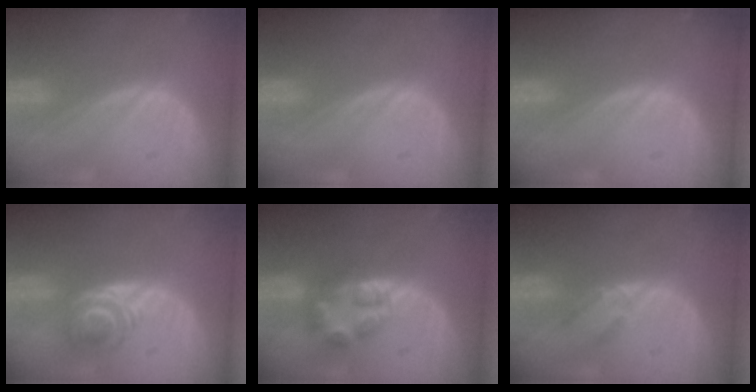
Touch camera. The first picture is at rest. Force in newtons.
{"total": 0.0}
{"total": 0.0}
{"total": 5.9, "press": 4.8, "slide": 3.4}
{"total": 5.8, "press": 5.6, "slide": 1.6}
{"total": 2.3, "press": 2.0, "slide": 1.1}